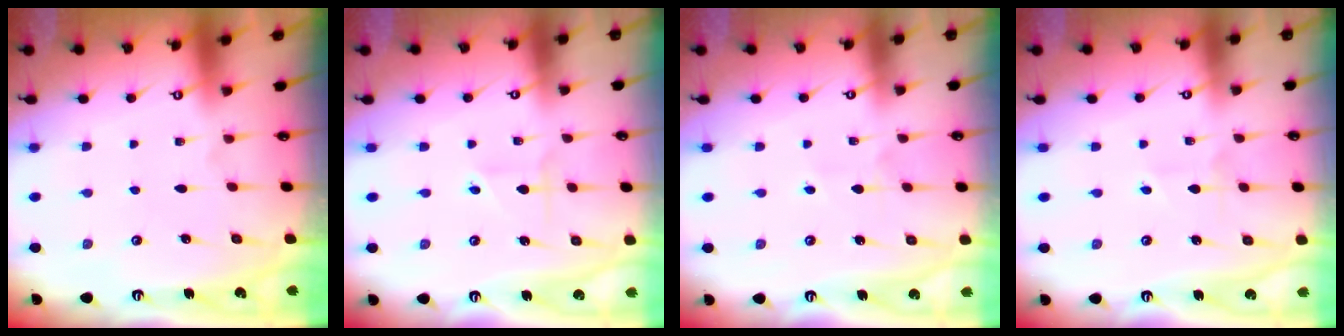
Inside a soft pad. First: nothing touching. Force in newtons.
{"total": 1.9, "press": 1.6, "slide": 0.9}
{"total": 2.8, "press": 2.8, "slide": 0.3}
{"total": 2.1, "press": 2.1, "slide": 0.2}